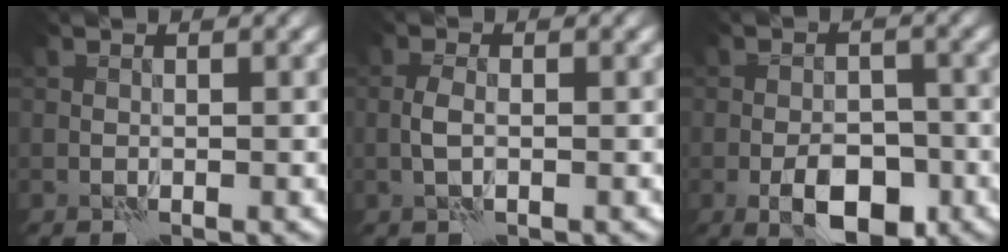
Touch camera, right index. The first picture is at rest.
{"total": 1.6, "force": [-0.3, 0.6, 1.4], "torque": [-0.032, 0.002, -0.012]}
{"total": 5.5, "force": [-2.6, 2.8, 4.0], "torque": [-0.057, -0.001, -0.047]}